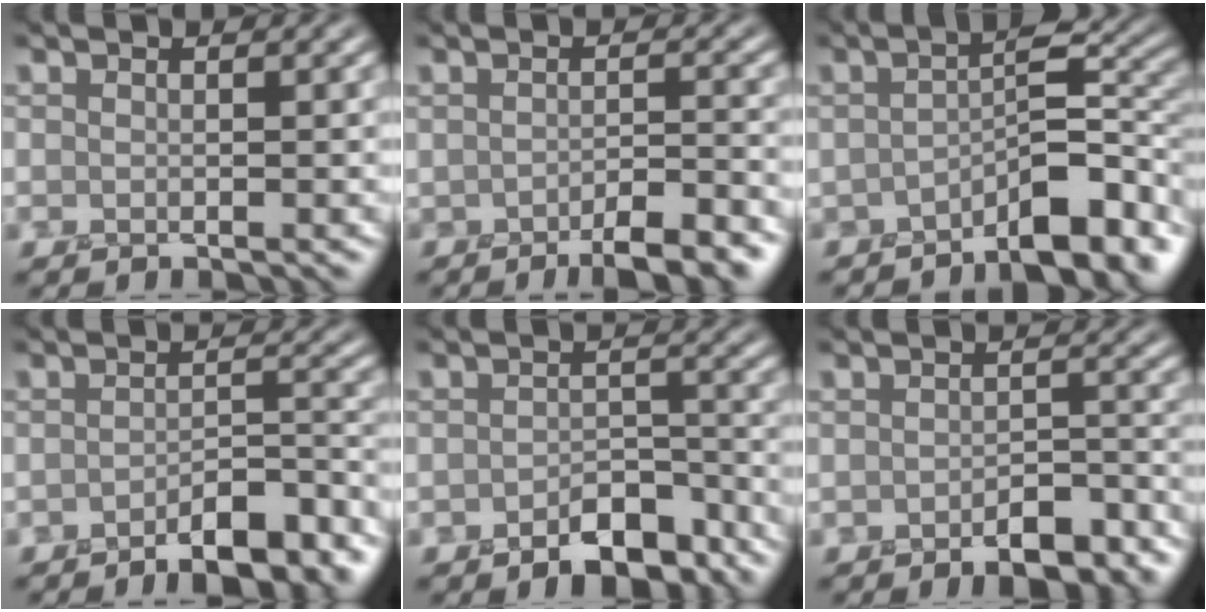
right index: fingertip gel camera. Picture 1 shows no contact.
{"total": 5.5, "force": [-3.5, 1.6, 3.9], "torque": [-0.053, -0.006, -0.050]}
{"total": 7.5, "force": [-3.8, 2.8, 5.7], "torque": [-0.069, 0.012, -0.067]}
{"total": 5.9, "force": [-4.0, 1.8, 3.9], "torque": [-0.053, 0.004, -0.055]}
{"total": 5.0, "force": [-3.2, 2.5, 2.9], "torque": [-0.039, -0.002, -0.048]}
{"total": 4.5, "force": [-2.7, 2.0, 3.0], "torque": [-0.040, -0.002, -0.032]}